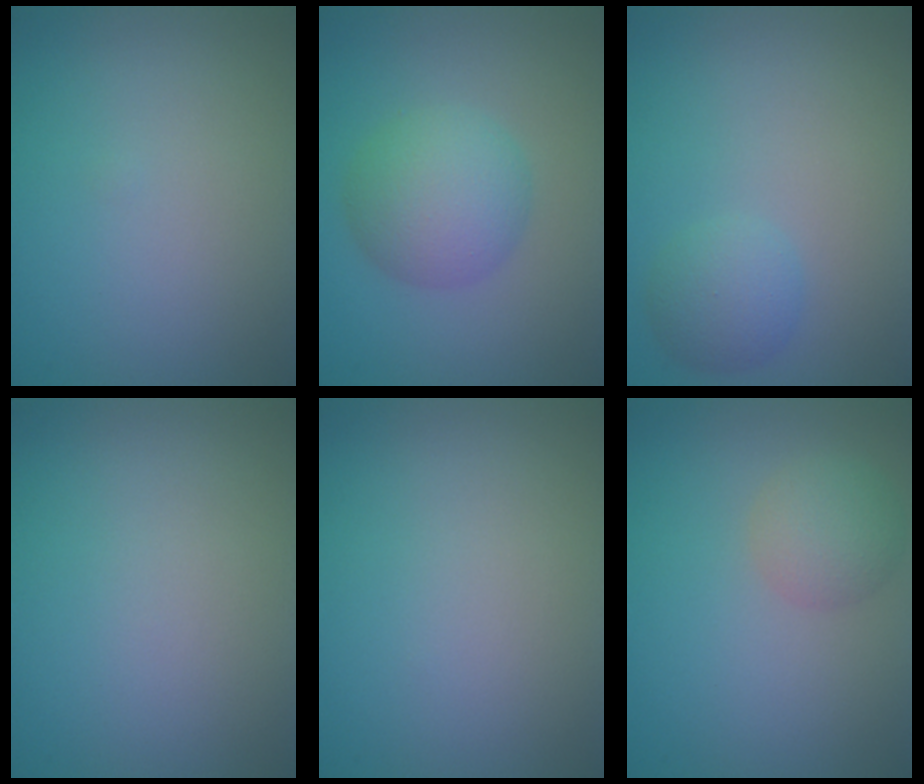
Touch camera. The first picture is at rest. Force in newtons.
{"total": 4.9, "press": 4.9, "slide": 0.0}
{"total": 2.5, "press": 2.5, "slide": 0.2}
{"total": 0.0}
{"total": 0.0}
{"total": 2.6, "press": 2.6, "slide": 0.0}